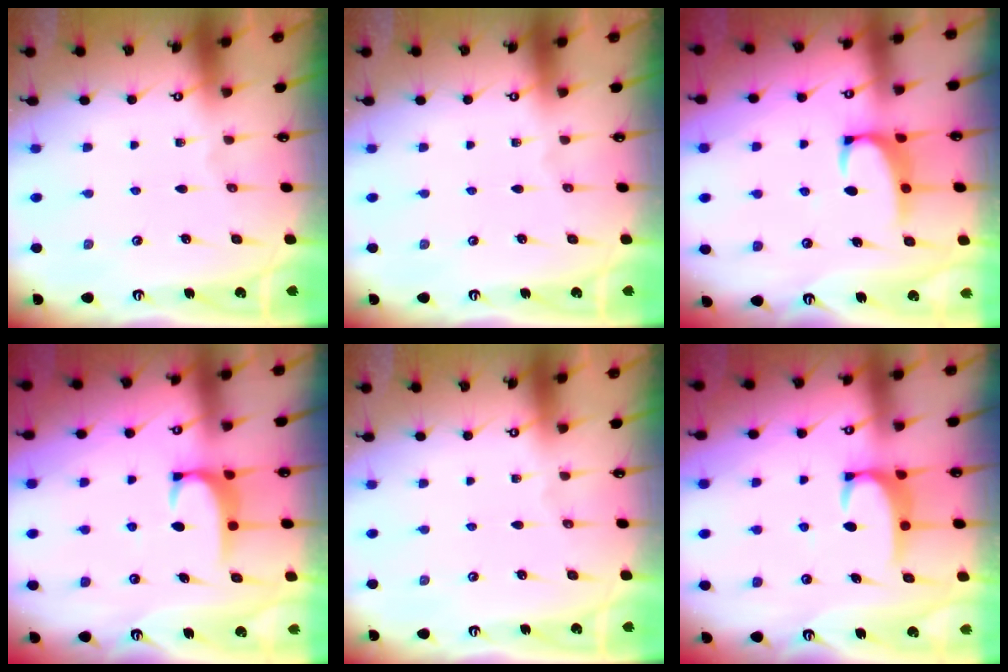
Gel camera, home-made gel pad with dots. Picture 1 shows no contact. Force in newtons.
{"total": 0.0}
{"total": 2.4, "press": 2.3, "slide": 0.7}
{"total": 2.0, "press": 1.9, "slide": 0.6}
{"total": 0.0}
{"total": 2.6, "press": 2.6, "slide": 0.3}